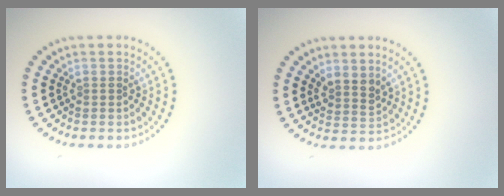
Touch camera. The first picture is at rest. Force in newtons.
{"total": 2.0, "press": 1.7, "slide": 1.2}